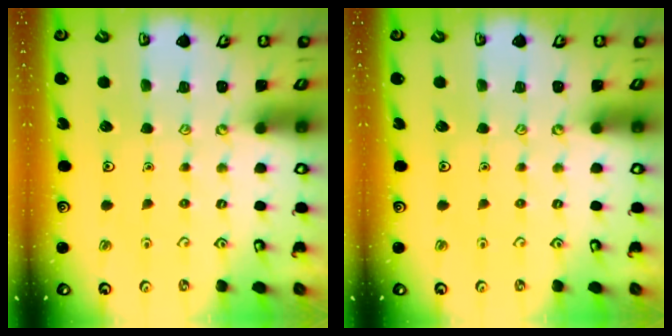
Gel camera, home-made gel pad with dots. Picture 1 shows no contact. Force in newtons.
{"total": 0.0}